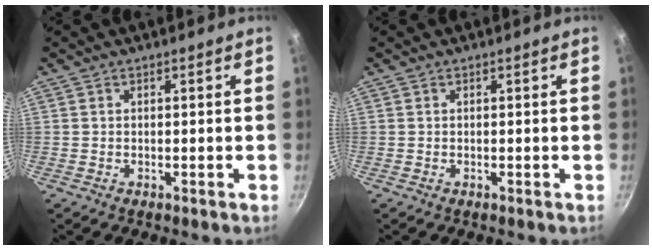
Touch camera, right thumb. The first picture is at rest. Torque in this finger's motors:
{"motor_torque": [-0.01, 0.01, 0.00, 0.00, 0.00]}